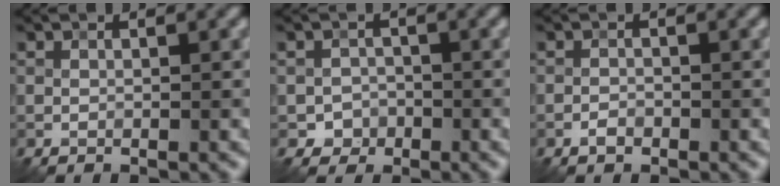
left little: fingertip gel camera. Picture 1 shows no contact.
{"total": 1.6, "force": [-0.7, 1.5, 0.1], "torque": [0.012, 0.002, -0.014]}
{"total": 0.9, "force": [-0.6, 0.5, 0.5], "torque": [-0.006, 0.000, -0.014]}